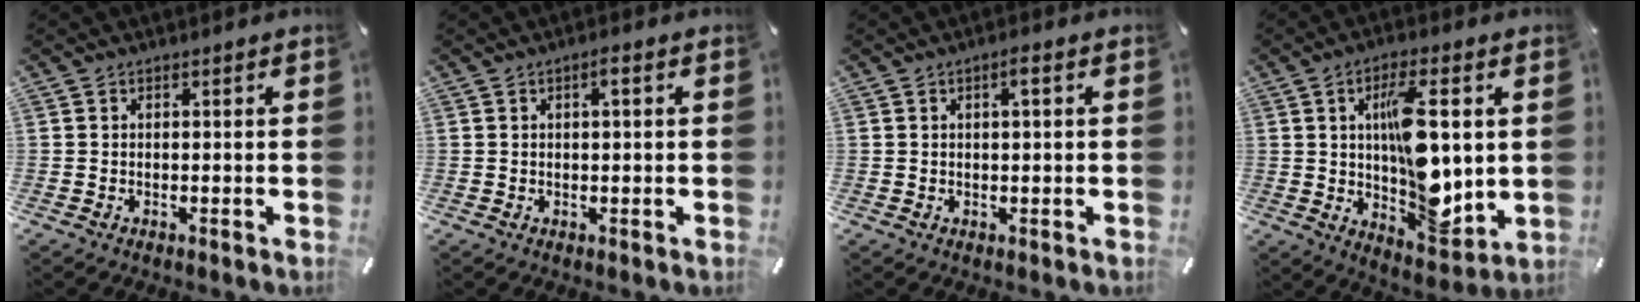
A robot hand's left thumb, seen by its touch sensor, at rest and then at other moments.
{"total": 2.0, "force": [0.5, 0.6, 1.8], "torque": [-0.036, 0.004, 0.007]}
{"total": 2.2, "force": [0.6, 0.5, 2.0], "torque": [-0.040, 0.003, 0.009]}
{"total": 15.6, "force": [2.4, 6.6, 13.9], "torque": [-0.210, -0.021, 0.039]}